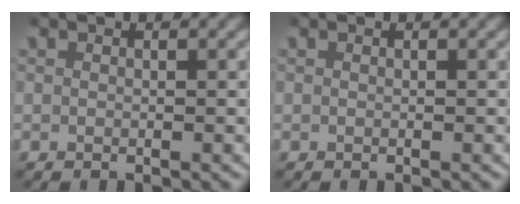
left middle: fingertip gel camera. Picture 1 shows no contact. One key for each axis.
{"total": 0.0}